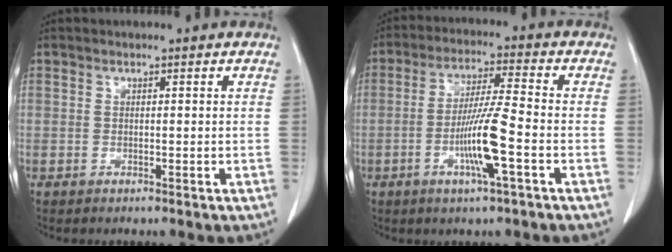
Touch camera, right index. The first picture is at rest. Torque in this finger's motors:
{"motor_torque": [1.55, 0.13, 0.64, 0.11]}